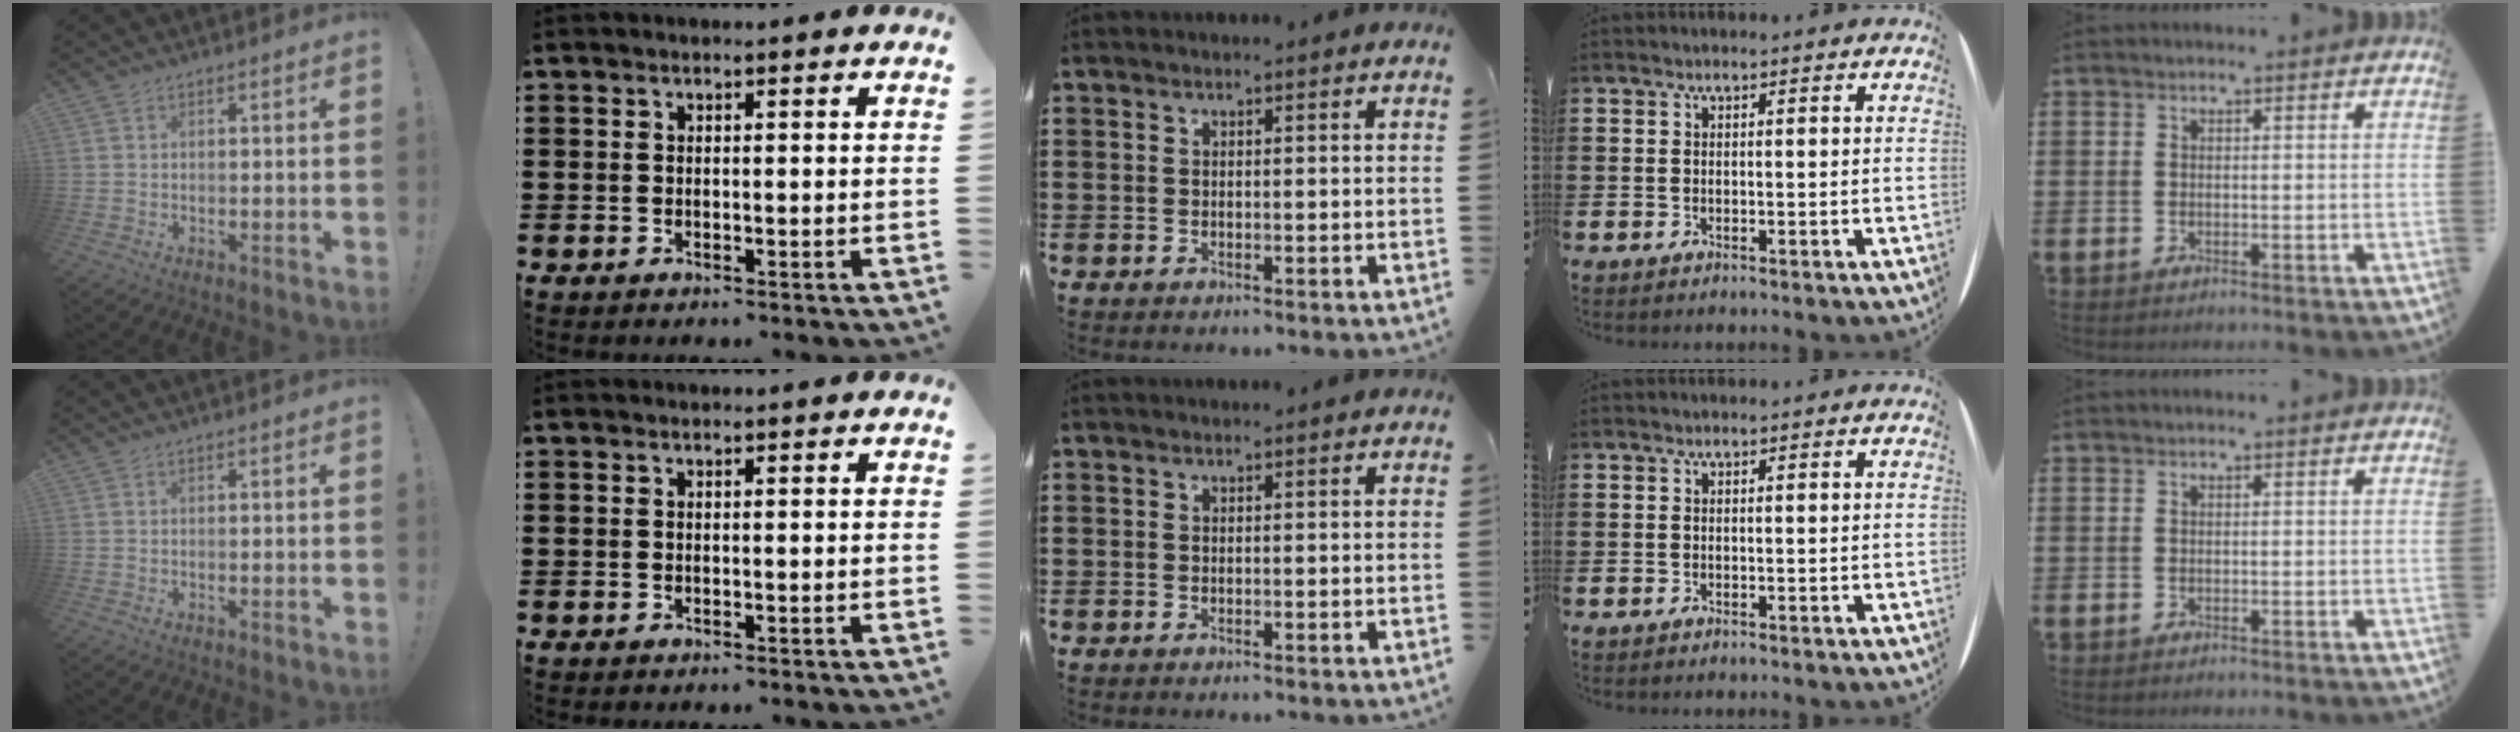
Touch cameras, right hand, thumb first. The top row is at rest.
{}